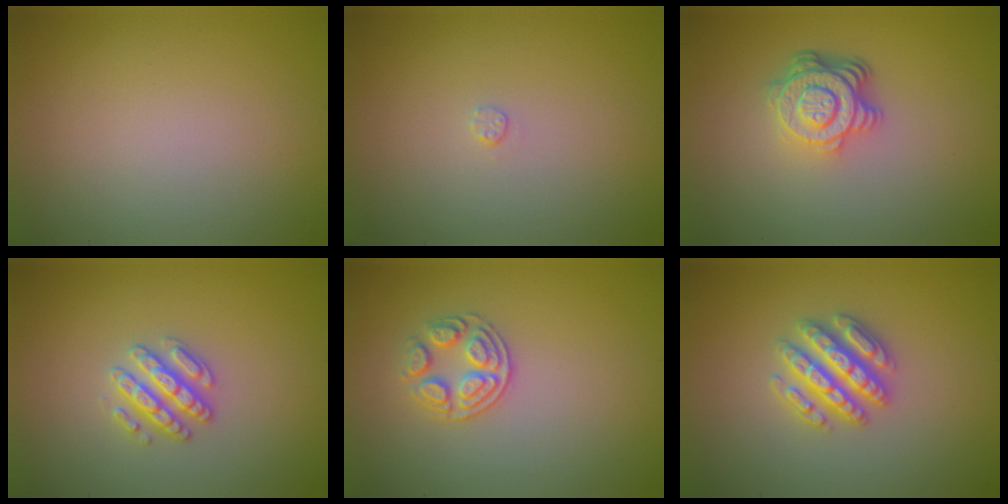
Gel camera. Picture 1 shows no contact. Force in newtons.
{"total": 0.5, "press": 0.5, "slide": 0.2}
{"total": 4.8, "press": 3.4, "slide": 3.3}
{"total": 2.8, "press": 2.7, "slide": 0.6}
{"total": 2.7, "press": 2.4, "slide": 1.1}
{"total": 4.7, "press": 4.6, "slide": 0.8}